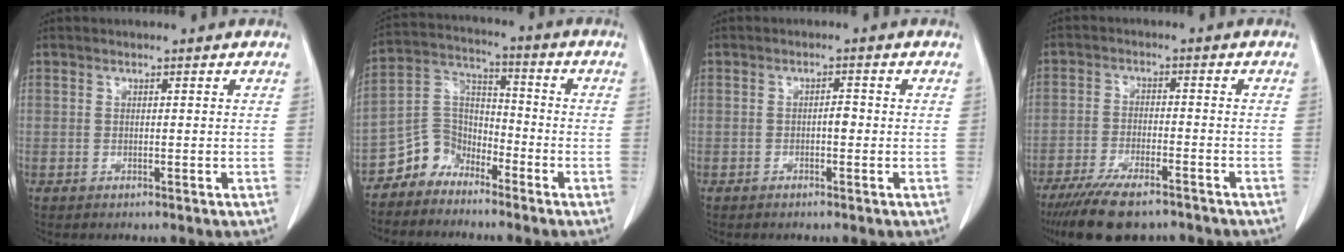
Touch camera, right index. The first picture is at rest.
{"total": 6.9, "force": [-5.3, 4.4, 0.5], "torque": [-0.007, 0.035, -0.104]}
{"total": 1.4, "force": [-0.4, 0.5, 1.2], "torque": [-0.015, 0.005, -0.009]}
{"total": 11.4, "force": [-8.9, 3.2, 6.4], "torque": [-0.105, -0.020, -0.142]}